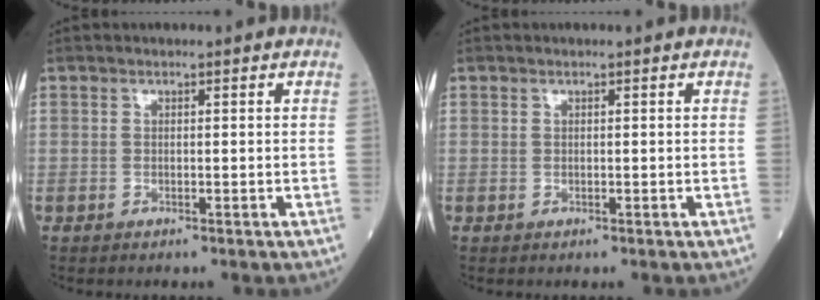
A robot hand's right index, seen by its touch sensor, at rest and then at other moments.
{"total": 0.0}